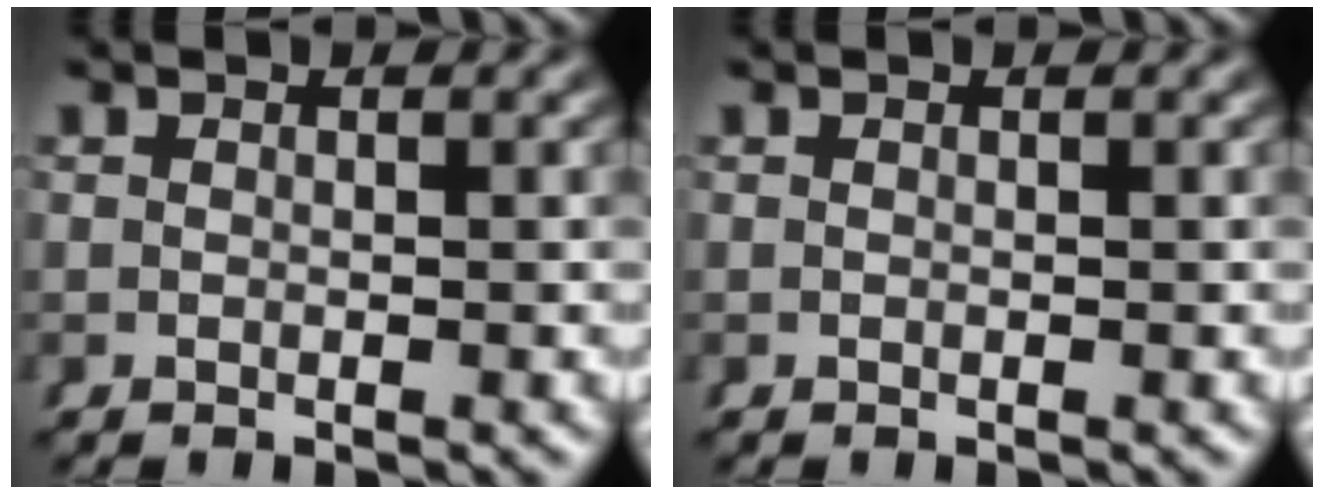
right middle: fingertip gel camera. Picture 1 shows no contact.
{"total": 0.0}